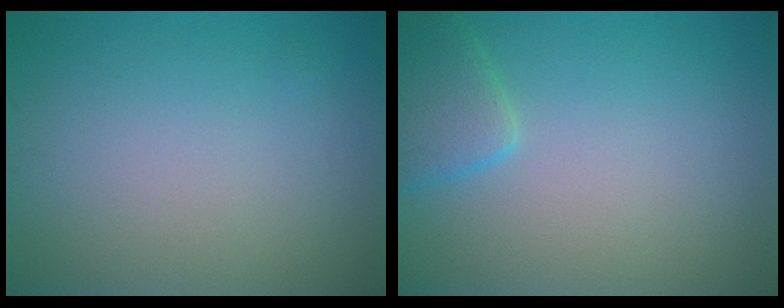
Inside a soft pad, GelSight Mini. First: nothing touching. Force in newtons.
{"total": 2.9, "press": 2.9, "slide": 0.1}